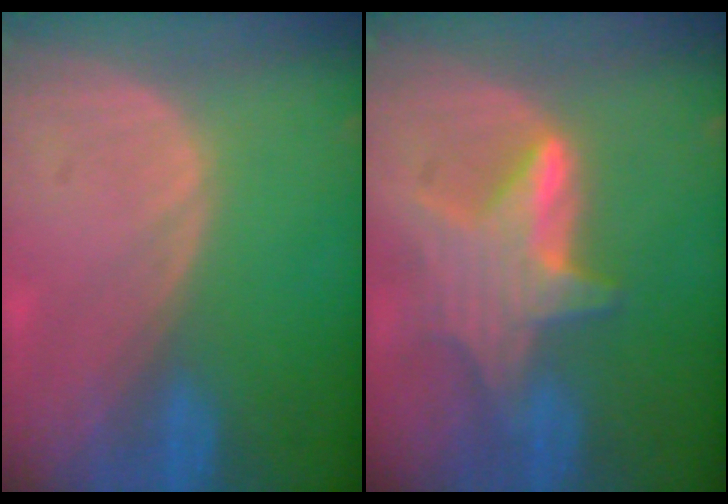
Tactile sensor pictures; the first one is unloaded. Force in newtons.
{"total": 7.2, "press": 7.2, "slide": 0.4}